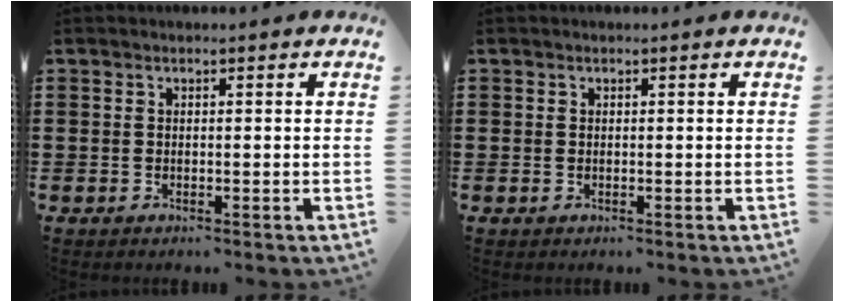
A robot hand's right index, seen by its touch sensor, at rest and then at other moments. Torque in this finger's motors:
{"motor_torque": [-1.17, 0.96, -0.27, -0.11]}